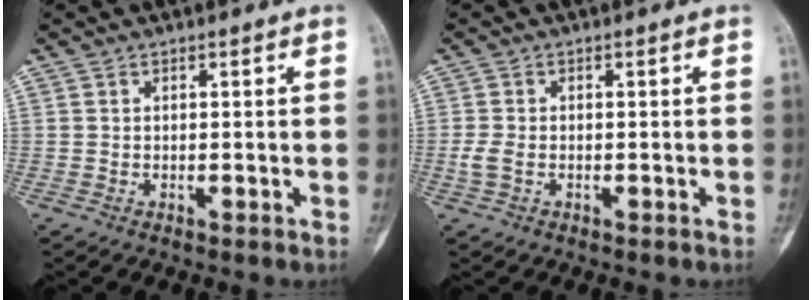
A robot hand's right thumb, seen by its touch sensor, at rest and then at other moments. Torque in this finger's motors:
{"motor_torque": [-0.17, -0.01, 0.39, -0.08, 0.10]}